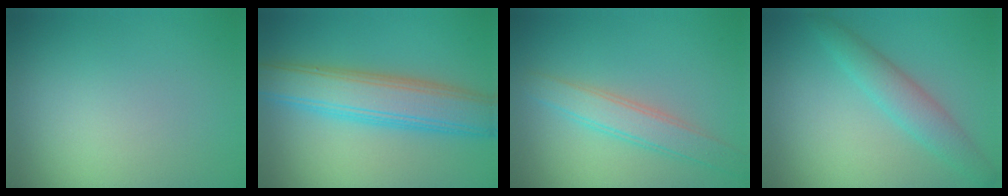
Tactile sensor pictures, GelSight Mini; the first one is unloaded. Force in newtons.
{"total": 6.6, "press": 6.6, "slide": 0.0}
{"total": 3.1, "press": 3.1, "slide": 0.1}
{"total": 3.2, "press": 3.2, "slide": 0.0}